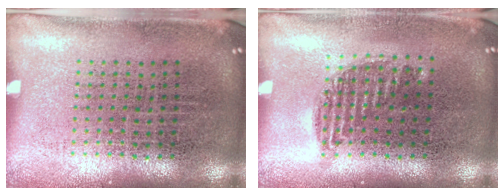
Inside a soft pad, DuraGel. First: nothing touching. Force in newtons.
{"total": 0.9, "press": 0.8, "slide": 0.4}